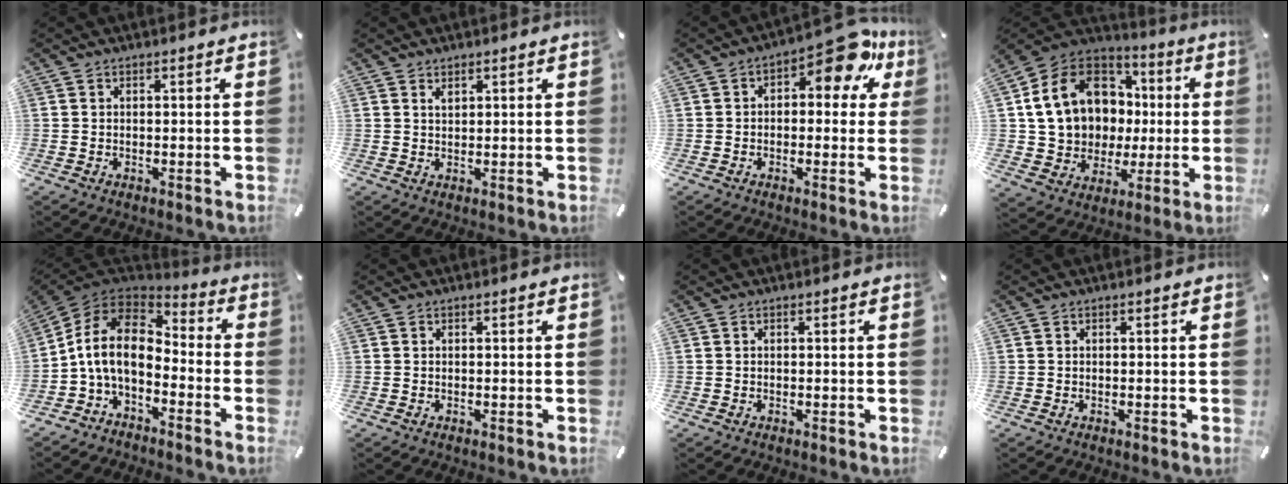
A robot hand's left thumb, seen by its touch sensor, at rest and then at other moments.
{"total": 1.3, "force": [1.0, 0.6, 0.6], "torque": [-0.013, -0.001, 0.019]}
{"total": 11.2, "force": [5.8, 5.1, 8.2], "torque": [-0.101, -0.041, 0.097]}
{"total": 17.4, "force": [3.4, 14.5, 9.0], "torque": [-0.193, -0.017, 0.079]}
{"total": 11.9, "force": [-2.6, 7.6, 8.8], "torque": [-0.189, 0.018, -0.050]}
{"total": 0.0}
{"total": 0.0}
{"total": 0.0}